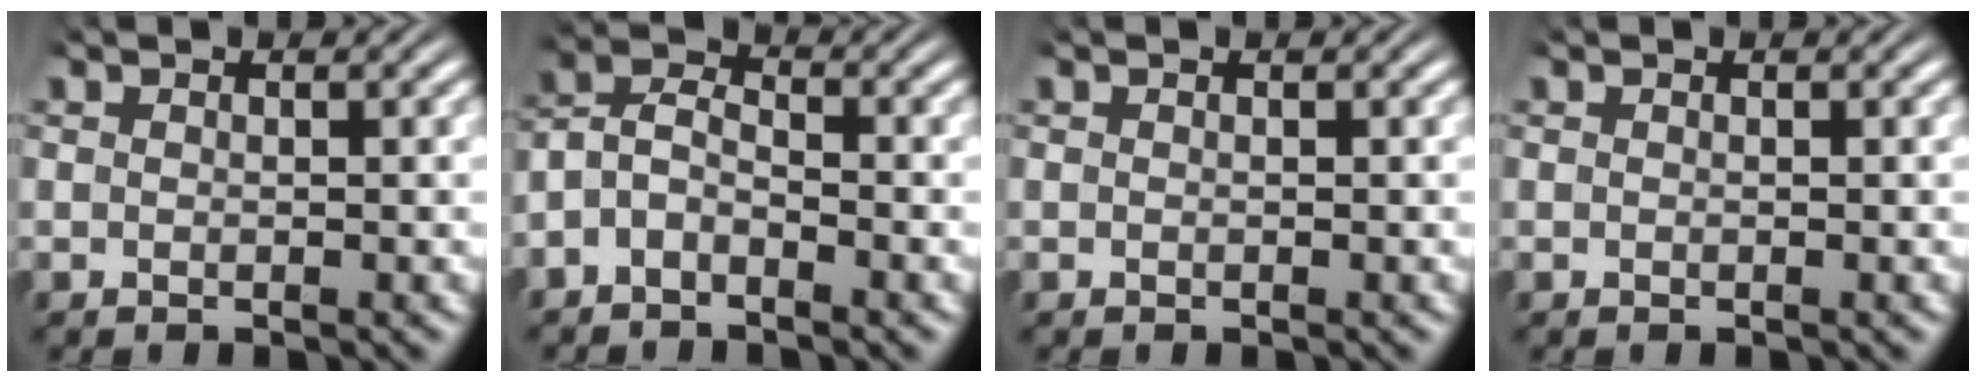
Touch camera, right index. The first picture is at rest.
{"total": 5.4, "force": [-1.5, 4.4, 2.6], "torque": [-0.057, -0.013, -0.036]}
{"total": 0.0}
{"total": 0.0}